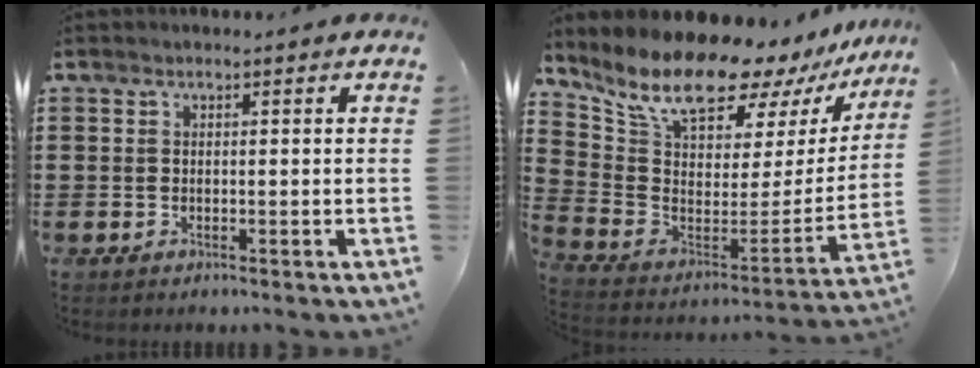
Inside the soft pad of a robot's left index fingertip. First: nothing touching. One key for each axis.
{"total": 14.5, "fx": 12.4, "fy": 4.4, "fz": 6.0, "tx": -0.145, "ty": -0.090, "tz": 0.213}